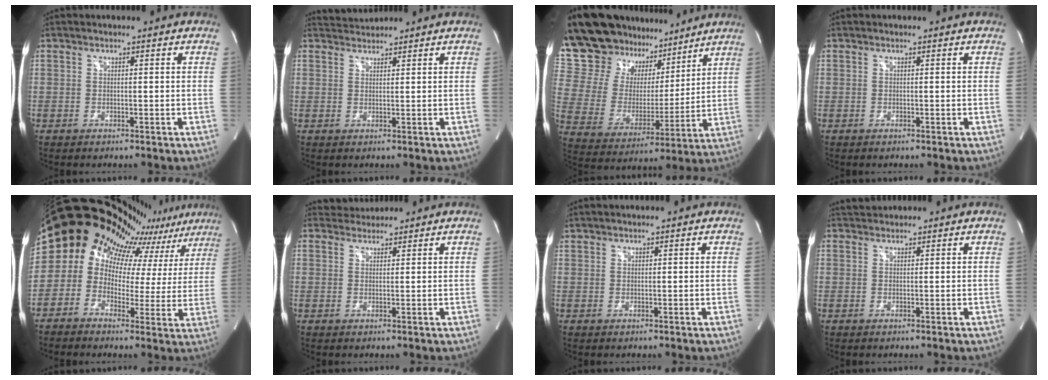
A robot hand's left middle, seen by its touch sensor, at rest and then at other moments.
{"total": 2.4, "force": [2.3, -0.1, -0.4], "torque": [-0.003, 0.012, 0.050]}
{"total": 22.8, "force": [19.0, 8.8, 9.1], "torque": [-0.174, 0.038, 0.325]}
{"total": 0.0}
{"total": 16.6, "force": [14.4, 6.6, 4.9], "torque": [-0.085, 0.003, 0.155]}
{"total": 2.4, "force": [2.3, 0.5, -0.4], "torque": [0.000, 0.017, 0.043]}
{"total": 1.7, "force": [1.5, 0.3, 0.6], "torque": [-0.011, 0.015, 0.032]}
{"total": 2.0, "force": [1.9, 0.4, 0.2], "torque": [-0.009, 0.019, 0.037]}